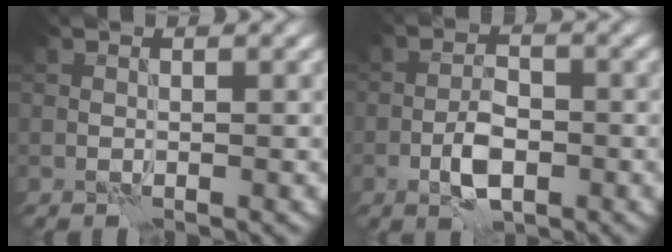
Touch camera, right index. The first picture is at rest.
{"total": 3.8, "force": [-1.6, 1.7, 3.0], "torque": [-0.051, 0.004, -0.033]}